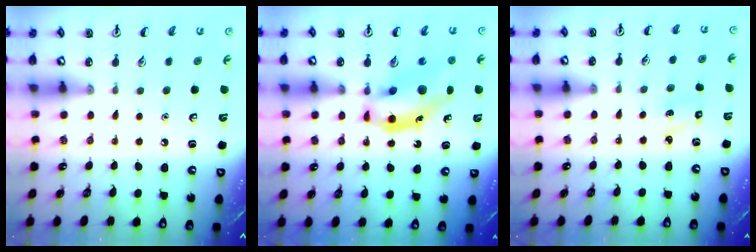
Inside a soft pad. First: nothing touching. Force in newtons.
{"total": 12.3, "press": 11.7, "slide": 3.9}
{"total": 1.3, "press": 1.2, "slide": 0.5}